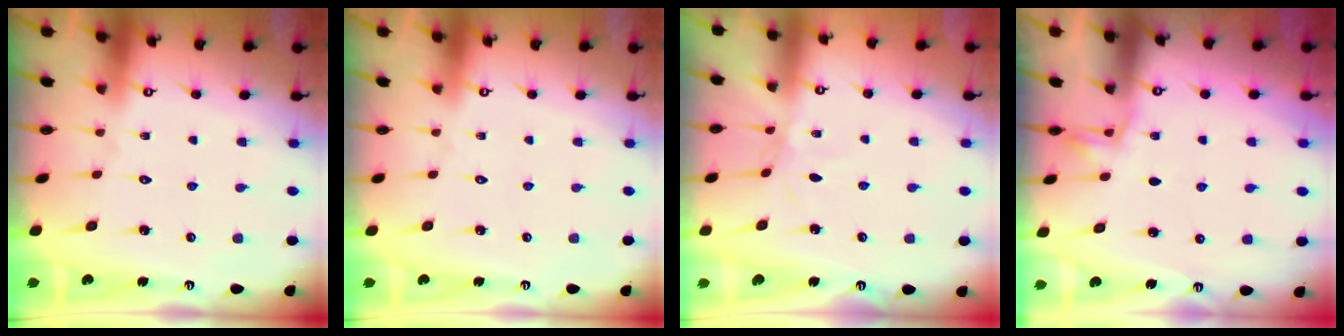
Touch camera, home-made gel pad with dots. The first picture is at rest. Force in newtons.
{"total": 0.0}
{"total": 2.2, "press": 2.2, "slide": 0.3}
{"total": 3.5, "press": 3.3, "slide": 1.2}